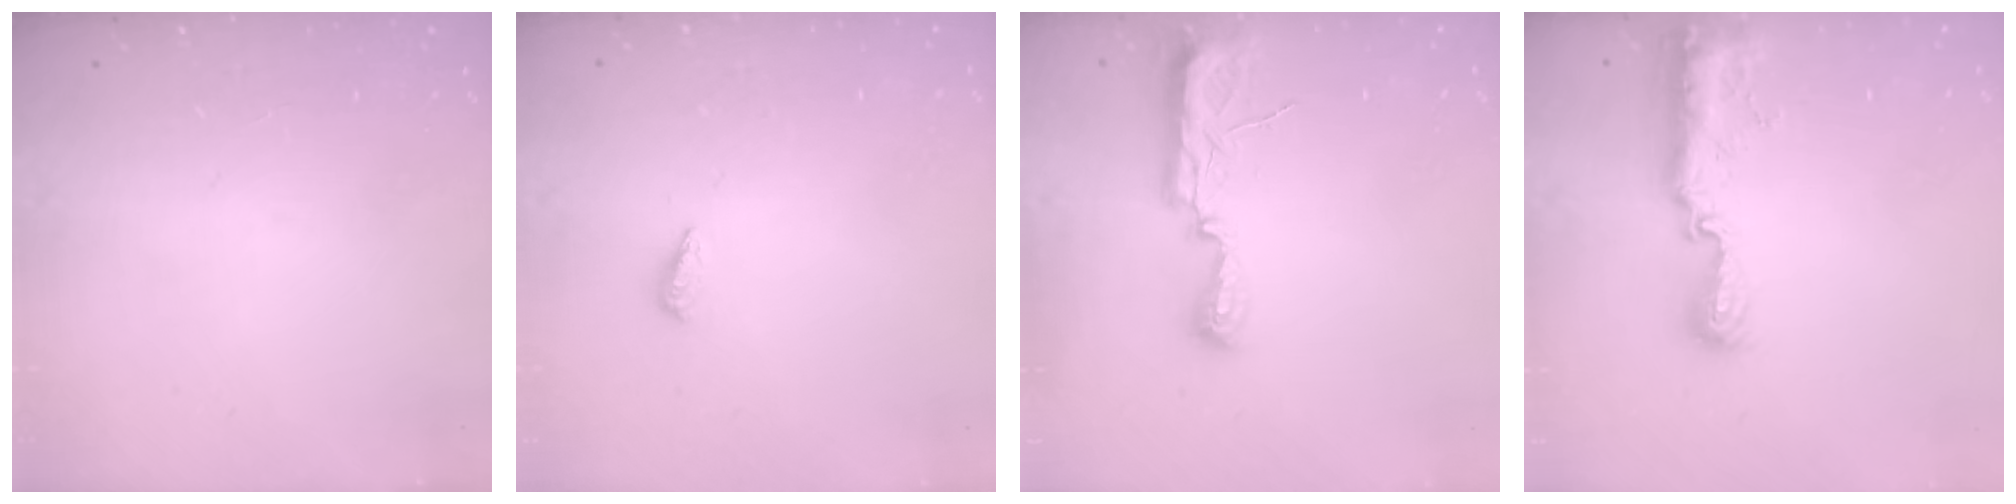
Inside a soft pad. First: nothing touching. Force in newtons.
{"total": 4.8, "press": 4.8, "slide": 0.4}
{"total": 9.8, "press": 8.8, "slide": 4.4}
{"total": 9.1, "press": 9.1, "slide": 0.8}